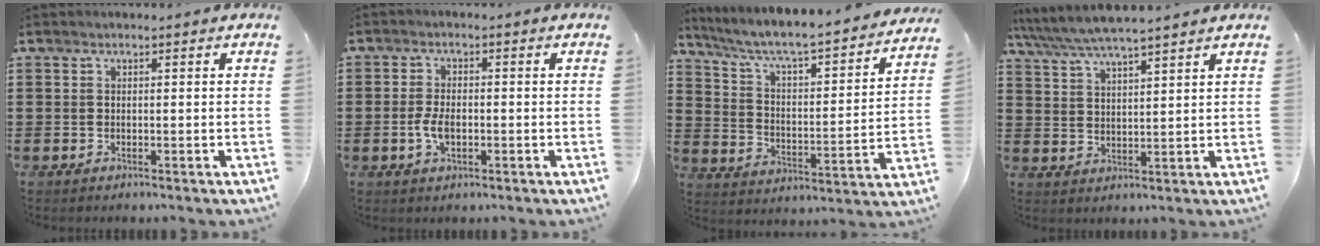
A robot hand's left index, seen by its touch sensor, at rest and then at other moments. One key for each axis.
{"total": 3.8, "fx": -0.7, "fy": 1.8, "fz": 3.2, "tx": -0.073, "ty": -0.002, "tz": -0.016}
{"total": 5.2, "fx": 4.4, "fy": 0.2, "fz": 2.6, "tx": -0.073, "ty": -0.045, "tz": 0.065}
{"total": 5.5, "fx": 5.0, "fy": 0.2, "fz": 2.2, "tx": -0.061, "ty": -0.022, "tz": 0.087}